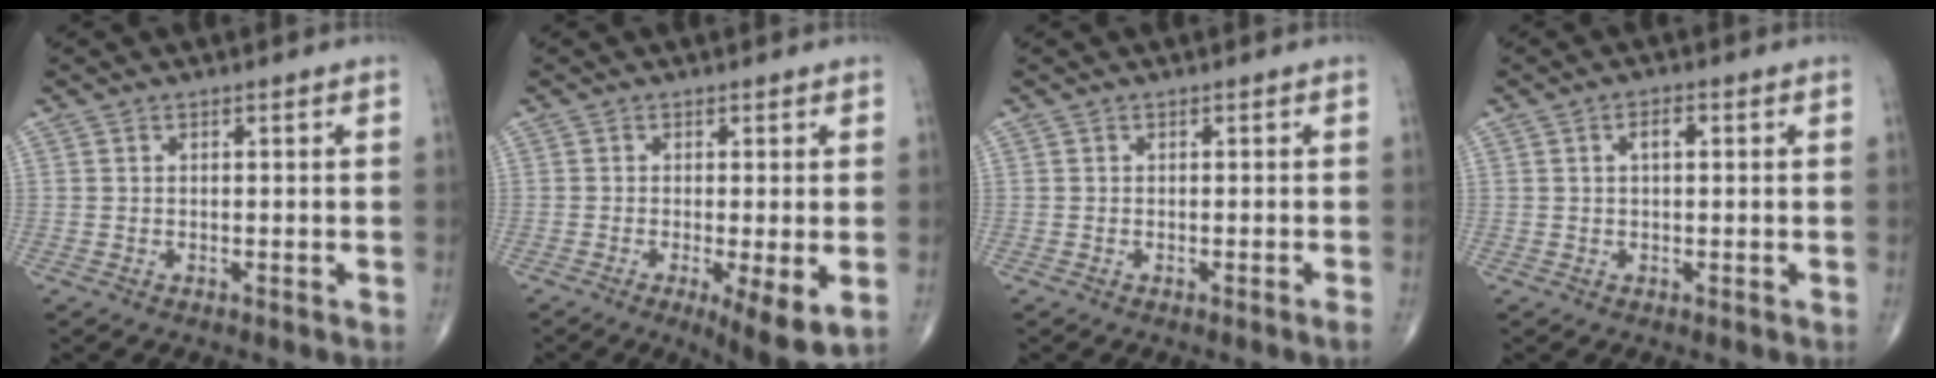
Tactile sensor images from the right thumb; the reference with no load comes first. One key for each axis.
{"total": 7.3, "fx": -1.9, "fy": 1.6, "fz": 6.9, "tx": -0.109, "ty": -0.023, "tz": -0.029}
{"total": 0.8, "fx": -0.5, "fy": -0.2, "fz": 0.6, "tx": -0.012, "ty": 0.000, "tz": -0.008}
{"total": 2.5, "fx": 0.5, "fy": 1.1, "fz": 2.1, "tx": -0.038, "ty": 0.004, "tz": 0.007}